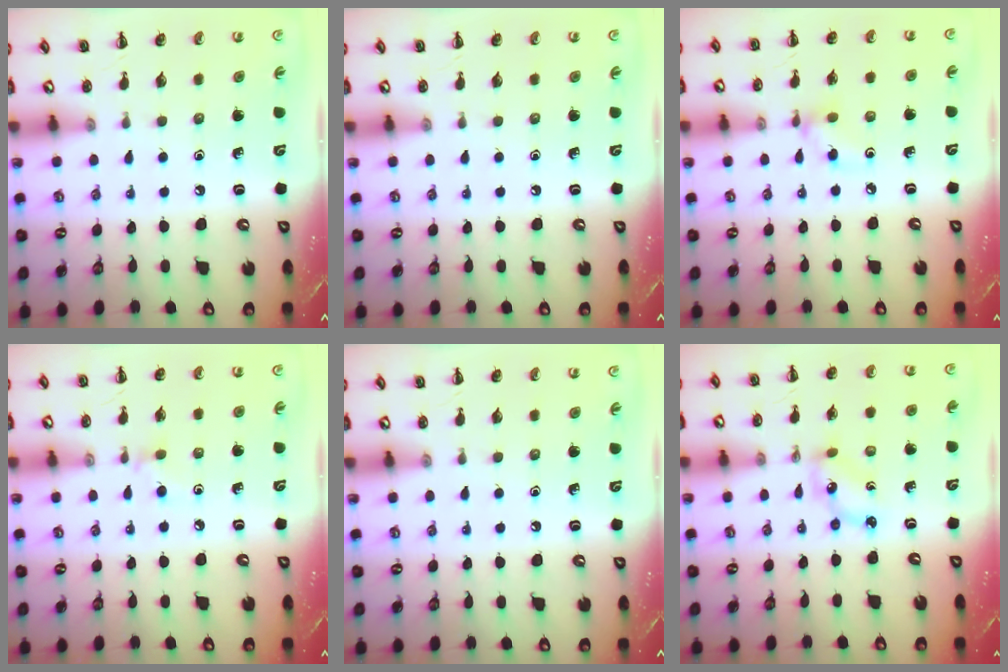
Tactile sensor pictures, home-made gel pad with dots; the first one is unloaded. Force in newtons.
{"total": 0.0}
{"total": 3.8, "press": 3.7, "slide": 0.9}
{"total": 3.8, "press": 3.6, "slide": 1.2}
{"total": 0.0}
{"total": 3.3, "press": 3.2, "slide": 0.8}